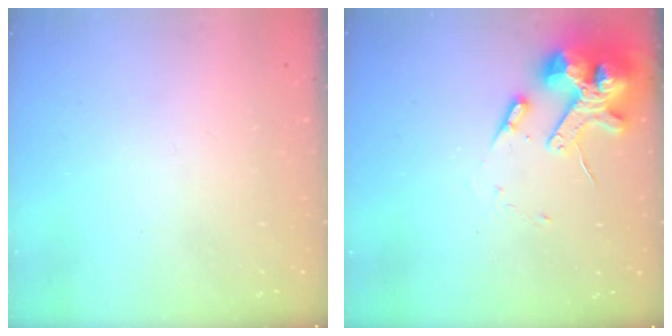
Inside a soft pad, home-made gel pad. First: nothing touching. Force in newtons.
{"total": 15.3, "press": 15.1, "slide": 2.6}